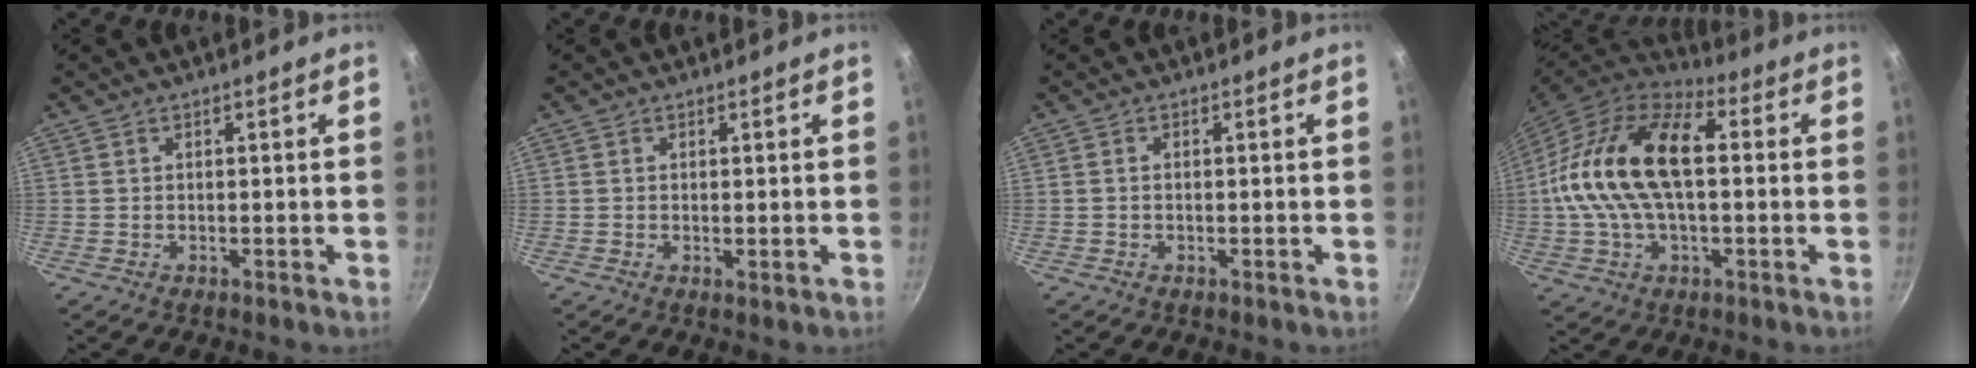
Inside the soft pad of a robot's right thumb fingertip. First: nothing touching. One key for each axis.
{"total": 0.6, "fx": 0.2, "fy": 0.2, "fz": 0.5, "tx": -0.008, "ty": -0.003, "tz": 0.000}
{"total": 0.7, "fx": -0.1, "fy": 0.5, "fz": 0.5, "tx": -0.009, "ty": 0.004, "tz": -0.003}
{"total": 20.5, "fx": 1.7, "fy": 11.4, "fz": 17.0, "tx": -0.311, "ty": 0.030, "tz": 0.013}